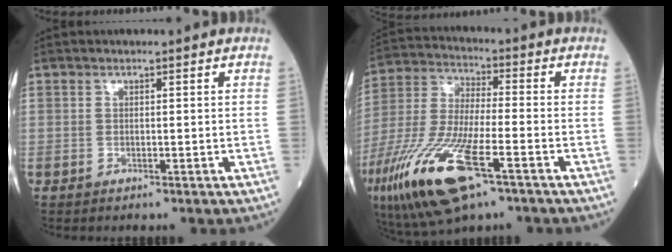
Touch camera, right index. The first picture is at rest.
{"total": 19.4, "force": [-9.6, 4.5, 16.2], "torque": [-0.379, -0.046, -0.176]}